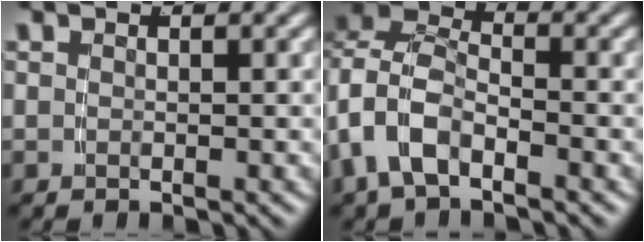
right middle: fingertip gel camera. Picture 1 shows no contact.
{"total": 8.4, "force": [-0.9, 7.3, 4.1], "torque": [-0.112, -0.009, -0.030]}